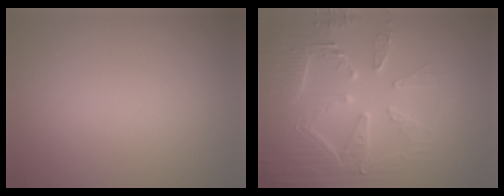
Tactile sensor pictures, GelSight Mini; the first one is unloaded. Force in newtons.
{"total": 6.7, "press": 5.6, "slide": 3.7}